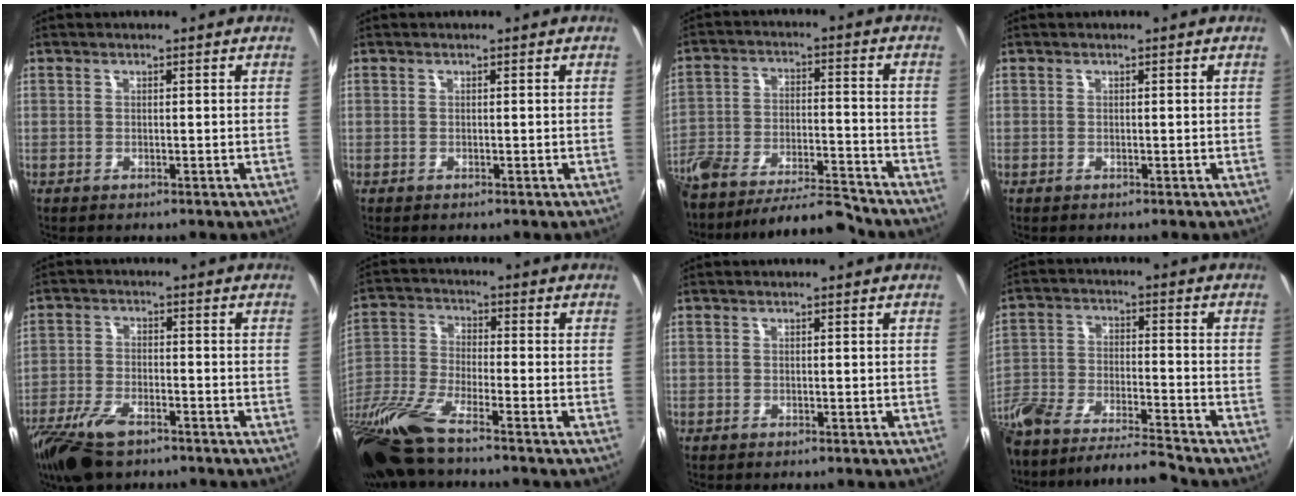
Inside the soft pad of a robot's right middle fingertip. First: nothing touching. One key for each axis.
{"total": 0.0}
{"total": 15.1, "fx": -13.1, "fy": 3.3, "fz": 6.8, "tx": -0.149, "ty": -0.022, "tz": -0.213}
{"total": 0.0}
{"total": 10.8, "fx": -7.5, "fy": 4.5, "fz": 6.4, "tx": -0.156, "ty": -0.025, "tz": -0.146}
{"total": 15.7, "fx": -11.9, "fy": 2.2, "fz": 10.1, "tx": -0.220, "ty": -0.044, "tz": -0.235}
{"total": 0.0}
{"total": 14.3, "fx": -12.2, "fy": 1.7, "fz": 7.3, "tx": -0.161, "ty": -0.030, "tz": -0.223}